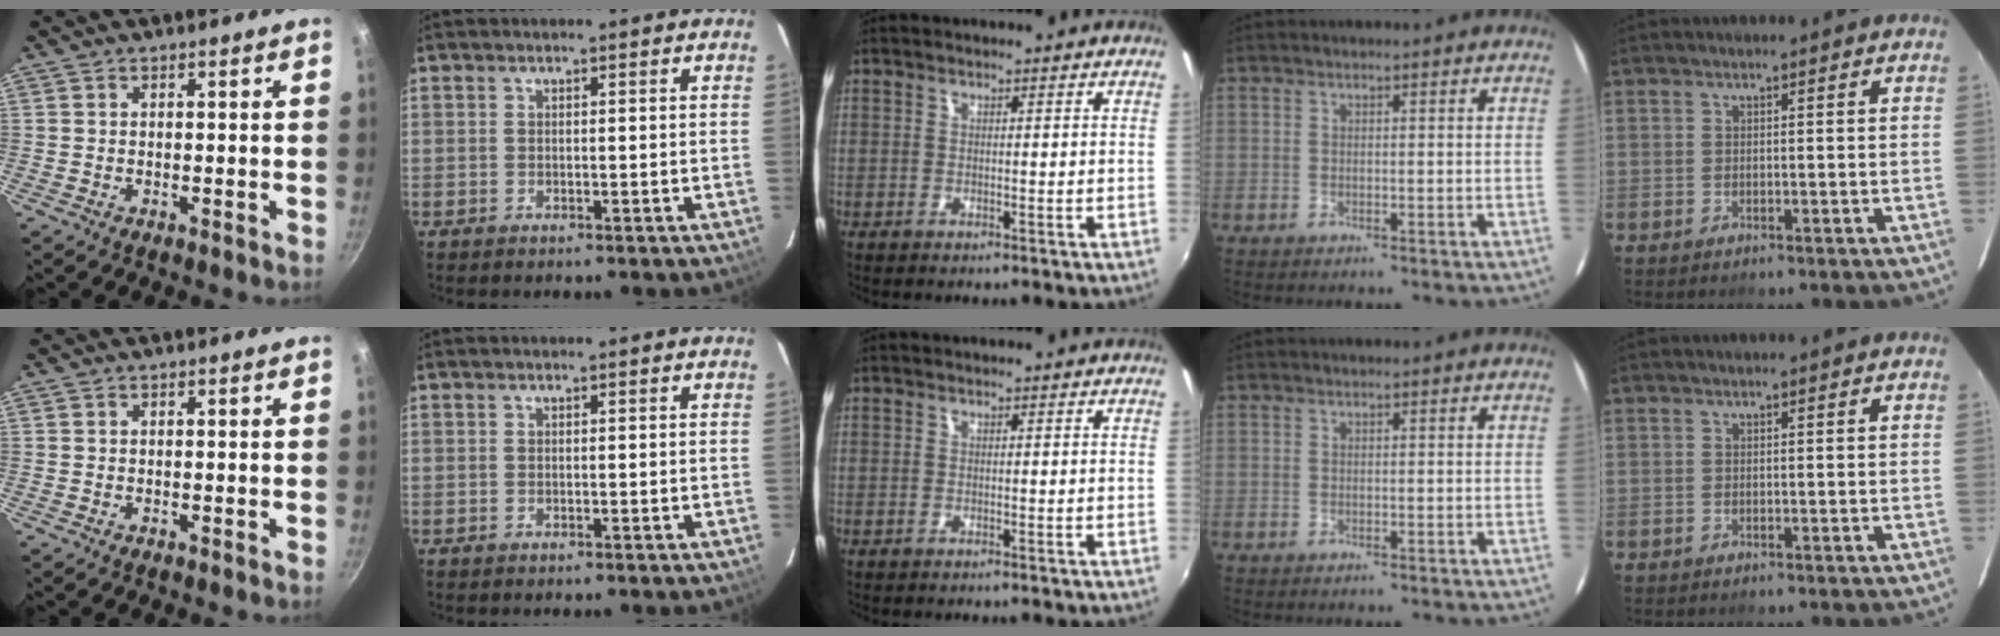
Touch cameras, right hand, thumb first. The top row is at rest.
{}